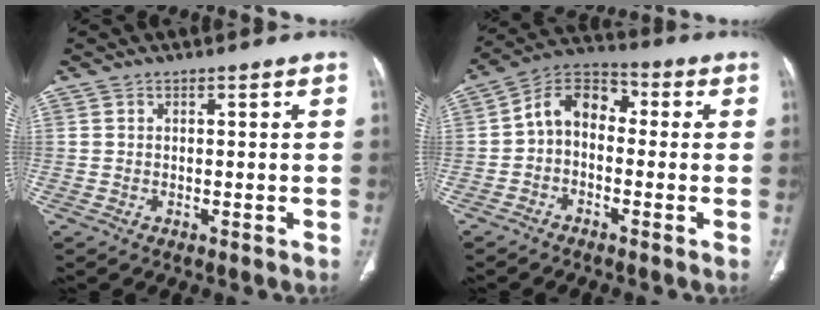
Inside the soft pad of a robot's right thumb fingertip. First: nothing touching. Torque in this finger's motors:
{"motor_torque": [1.01, 0.87, 0.79, -0.65, 0.19]}